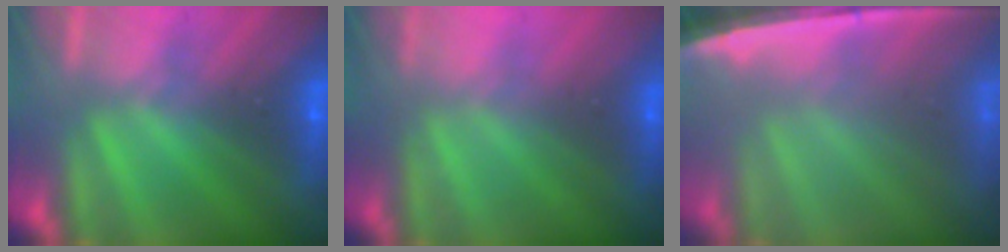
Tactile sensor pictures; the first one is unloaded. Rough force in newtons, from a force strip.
{"total": 2.4}
{"total": 7.1}